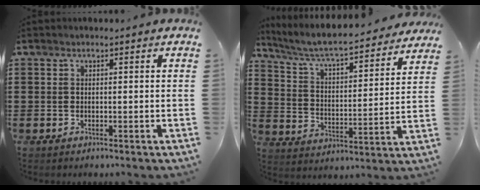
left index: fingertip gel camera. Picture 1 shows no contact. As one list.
[{"total": 6.6, "force": [5.9, 0.2, 2.8], "torque": [-0.080, -0.043, 0.096]}]